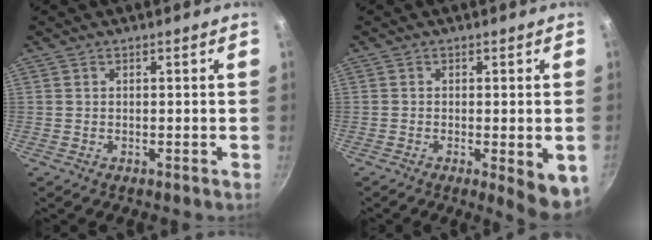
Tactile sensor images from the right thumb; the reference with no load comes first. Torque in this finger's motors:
{"motor_torque": [0.00, 0.47, 0.01, -0.16, 0.05]}